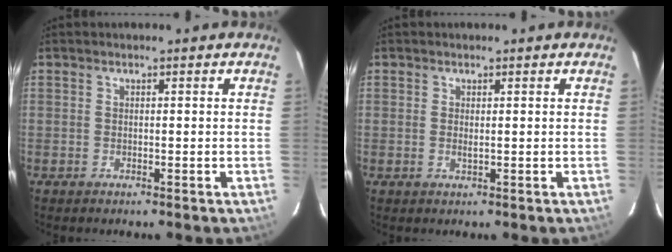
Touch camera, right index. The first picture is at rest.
{"total": 0.8, "force": [0.1, 0.2, 0.7], "torque": [-0.014, 0.000, 0.002]}